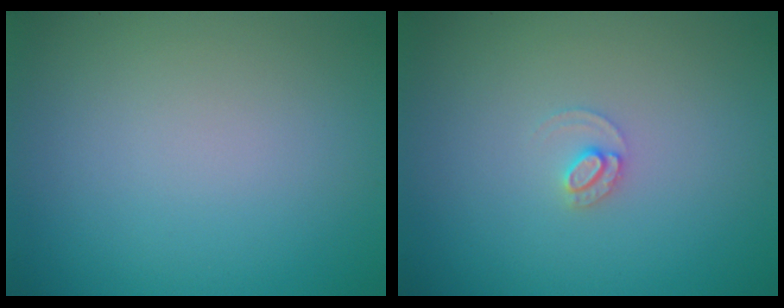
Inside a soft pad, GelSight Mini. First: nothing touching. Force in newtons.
{"total": 1.2, "press": 1.2, "slide": 0.0}